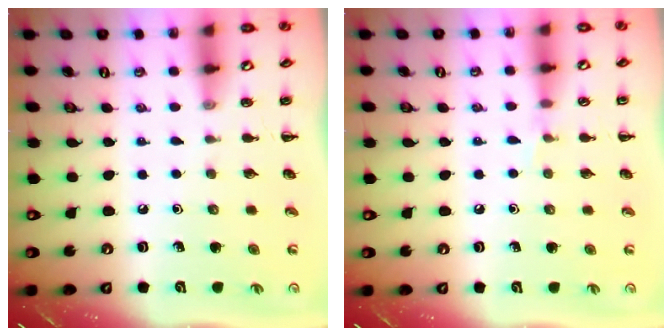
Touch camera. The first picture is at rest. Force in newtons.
{"total": 4.4, "press": 4.2, "slide": 1.3}